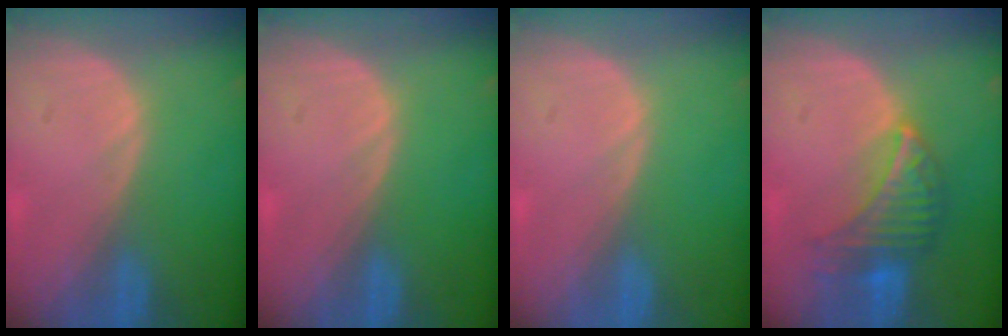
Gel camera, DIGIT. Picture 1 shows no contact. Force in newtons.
{"total": 0.0}
{"total": 0.0}
{"total": 6.9, "press": 6.7, "slide": 1.6}